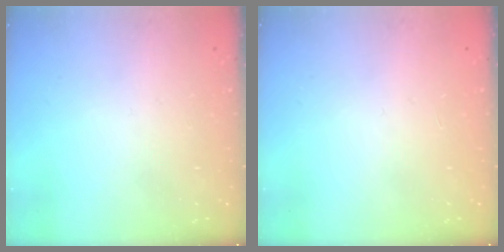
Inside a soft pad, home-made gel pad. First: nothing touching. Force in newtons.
{"total": 0.0}